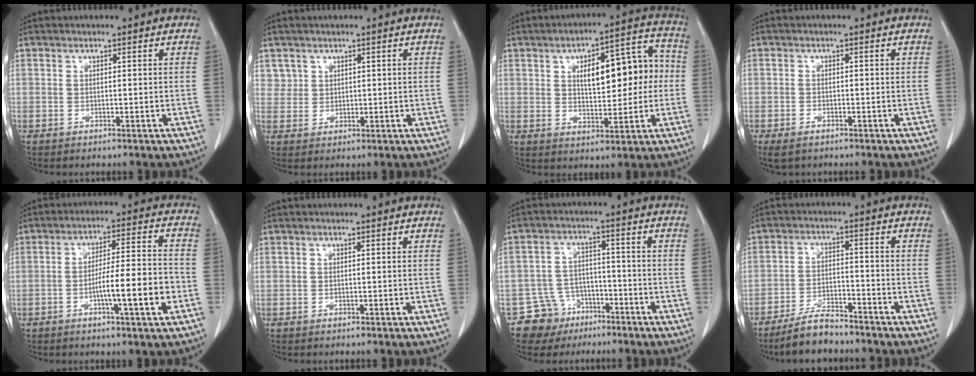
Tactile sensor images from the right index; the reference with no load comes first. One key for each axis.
{"total": 2.6, "fx": 1.6, "fy": 2.1, "fz": -0.3, "tx": 0.021, "ty": 0.004, "tz": 0.023}
{"total": 12.4, "fx": 1.4, "fy": 5.0, "fz": 11.2, "tx": -0.151, "ty": 0.041, "tz": 0.029}
{"total": 3.2, "fx": -2.3, "fy": 1.5, "fz": 1.7, "tx": -0.033, "ty": -0.007, "tz": -0.033}
{"total": 10.1, "fx": -3.3, "fy": 0.3, "fz": 9.5, "tx": -0.152, "ty": 0.005, "tz": -0.053}
{"total": 0.0}
{"total": 6.9, "fx": -4.4, "fy": 5.3, "fz": -0.2, "tx": 0.012, "ty": 0.018, "tz": -0.072}
{"total": 7.4, "fx": -6.6, "fy": 1.8, "fz": 2.7, "tx": -0.052, "ty": -0.007, "tz": -0.118}